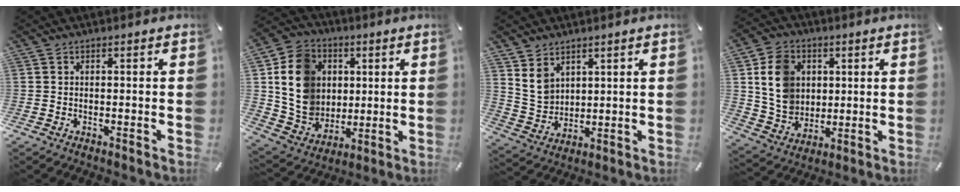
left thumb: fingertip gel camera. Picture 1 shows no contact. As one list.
[{"total": 15.1, "force": [2.5, 13.7, 6.0], "torque": [-0.124, 0.006, 0.058]}, {"total": 6.8, "force": [3.9, 5.3, 1.8], "torque": [-0.070, -0.013, 0.073]}, {"total": 11.6, "force": [2.5, 10.2, 5.0], "torque": [-0.091, 0.006, 0.054]}]